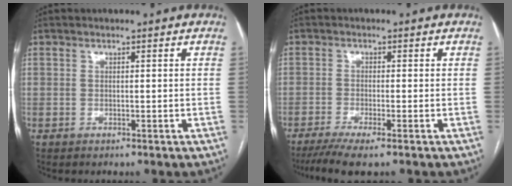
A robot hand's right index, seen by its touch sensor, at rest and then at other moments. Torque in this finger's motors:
{"motor_torque": [-0.07, -0.18, -0.01, 0.02]}